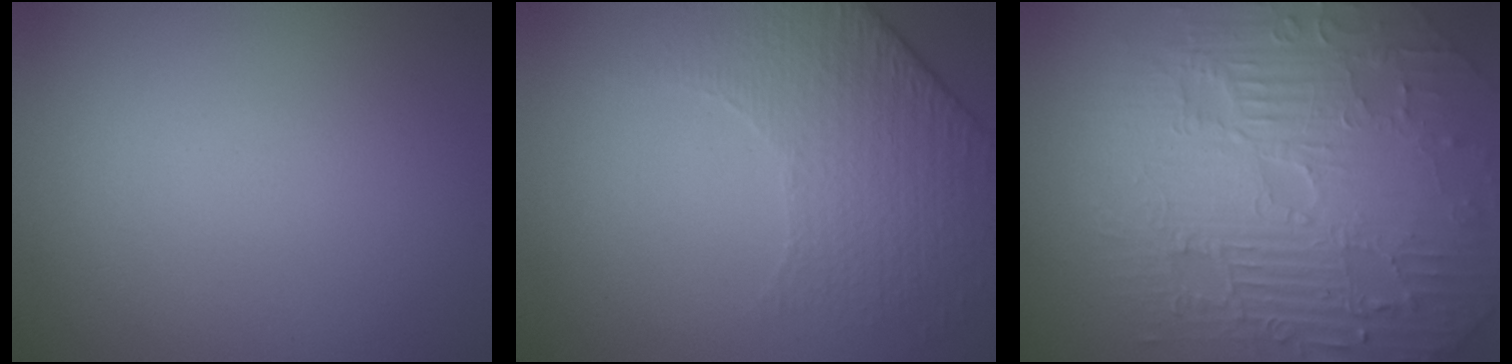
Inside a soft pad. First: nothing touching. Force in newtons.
{"total": 4.8, "press": 3.4, "slide": 3.4}
{"total": 11.6, "press": 7.5, "slide": 8.9}